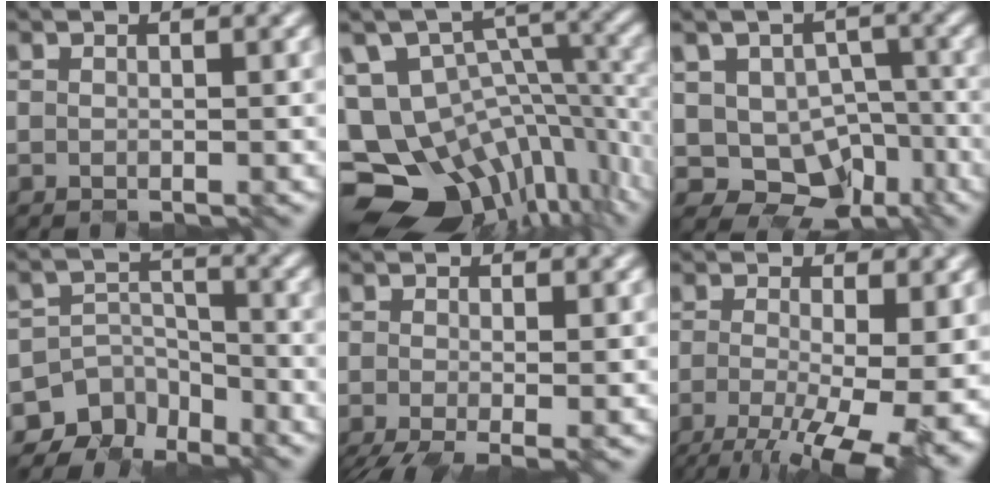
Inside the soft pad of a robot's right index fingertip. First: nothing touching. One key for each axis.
{"total": 15.0, "fx": -6.7, "fy": 10.2, "fz": 8.6, "tx": -0.170, "ty": 0.005, "tz": -0.100}
{"total": 9.3, "fx": -3.4, "fy": 7.5, "fz": 4.4, "tx": -0.055, "ty": -0.012, "tz": -0.056}
{"total": 6.6, "fx": -5.2, "fy": 3.9, "fz": 0.7, "tx": 0.010, "ty": -0.005, "tz": -0.079}
{"total": 4.1, "fx": -1.7, "fy": 1.0, "fz": 3.6, "tx": -0.070, "ty": -0.015, "tz": -0.033}
{"total": 12.7, "fx": -3.8, "fy": 4.5, "fz": 11.3, "tx": -0.162, "ty": -0.026, "tz": -0.048}